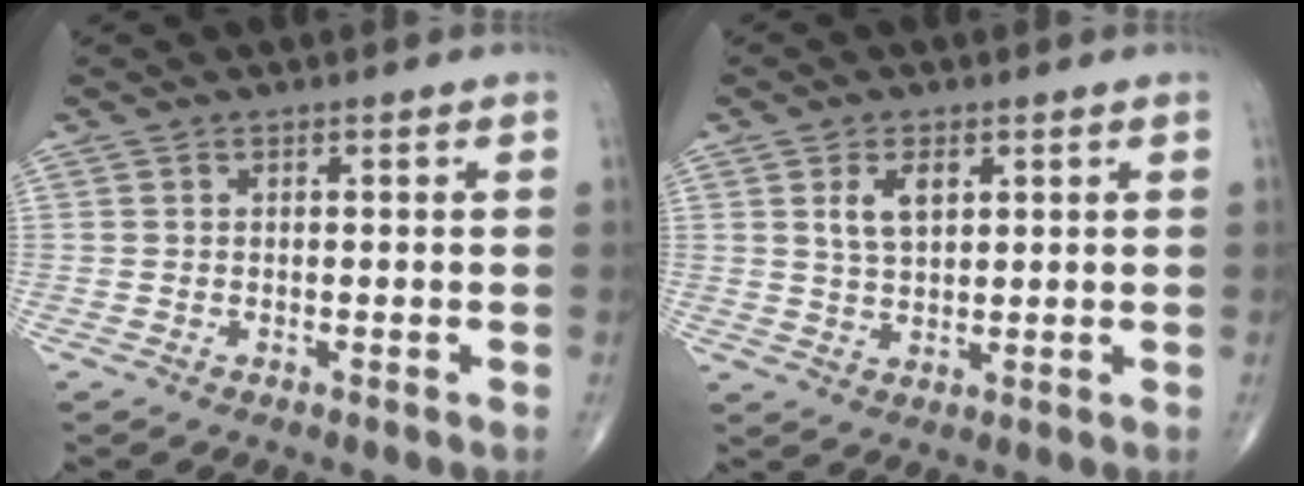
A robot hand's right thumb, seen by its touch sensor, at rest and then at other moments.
{"total": 5.0, "force": [1.9, 2.7, 3.8], "torque": [-0.063, -0.008, 0.039]}